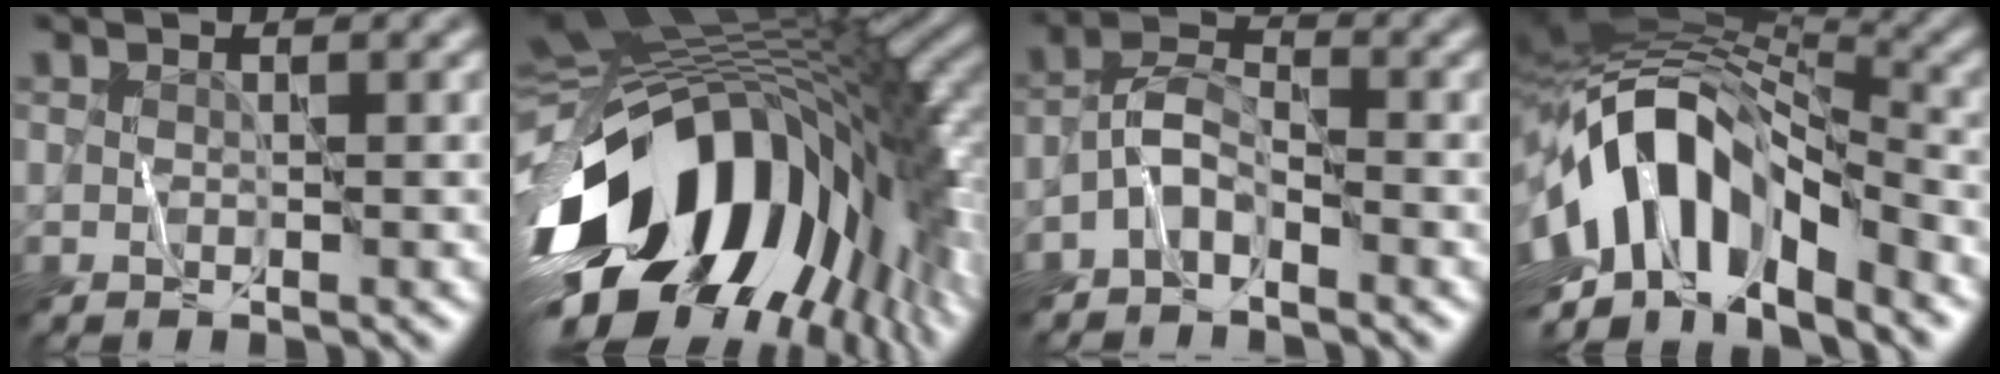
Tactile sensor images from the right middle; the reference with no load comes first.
{"total": 18.4, "force": [-3.7, 10.7, 14.4], "torque": [-0.255, -0.017, -0.074]}
{"total": 2.9, "force": [-1.9, 1.3, 1.7], "torque": [-0.030, 0.013, -0.048]}
{"total": 12.6, "force": [-4.2, 6.8, 9.7], "torque": [-0.171, 0.008, -0.083]}